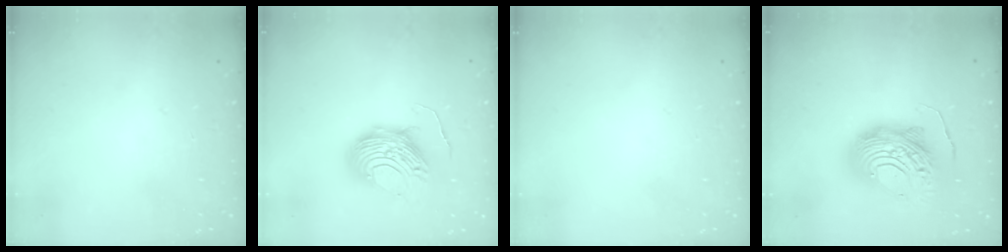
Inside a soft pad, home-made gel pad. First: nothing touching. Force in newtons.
{"total": 10.8, "press": 10.8, "slide": 0.9}
{"total": 0.0}
{"total": 17.5, "press": 17.5, "slide": 1.5}